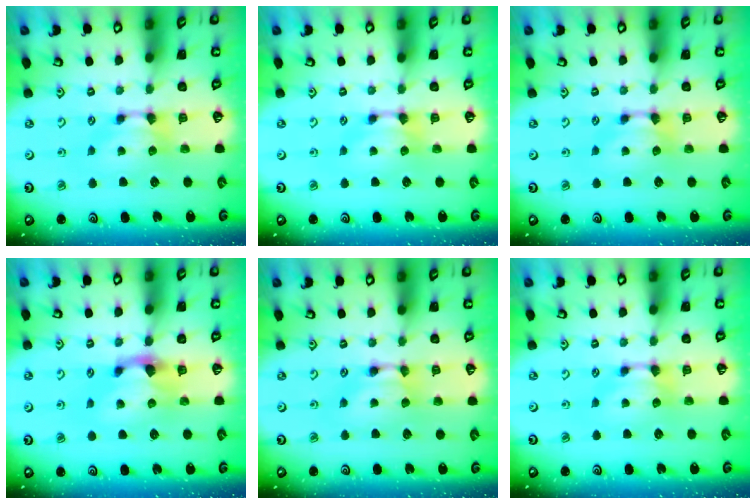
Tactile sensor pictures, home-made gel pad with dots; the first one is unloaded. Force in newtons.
{"total": 0.0}
{"total": 0.0}
{"total": 1.7, "press": 1.3, "slide": 1.1}
{"total": 1.7, "press": 1.7, "slide": 0.1}
{"total": 0.0}